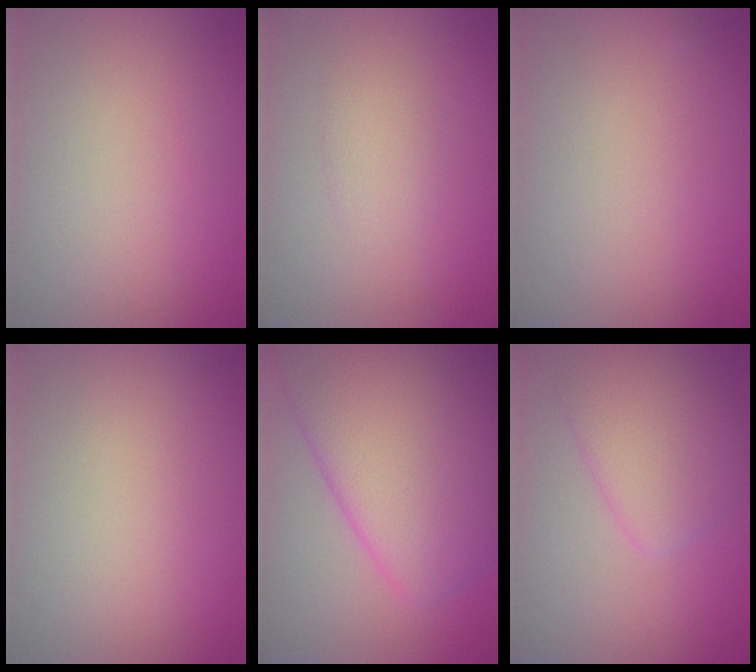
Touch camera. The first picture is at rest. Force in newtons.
{"total": 1.1, "press": 1.1, "slide": 0.1}
{"total": 0.0}
{"total": 0.0}
{"total": 10.4, "press": 10.4, "slide": 0.3}
{"total": 3.7, "press": 3.7, "slide": 0.1}